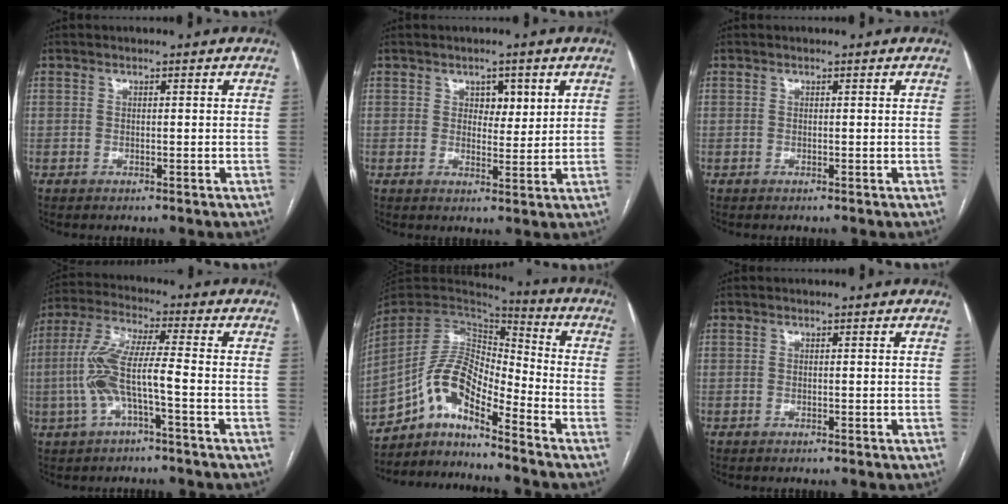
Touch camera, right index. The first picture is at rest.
{"total": 3.8, "force": [1.7, 2.1, 2.7], "torque": [-0.034, 0.001, 0.025]}
{"total": 0.0}
{"total": 9.5, "force": [-2.2, 1.3, 9.1], "torque": [-0.204, 0.019, -0.046]}
{"total": 11.7, "force": [-8.1, 3.1, 7.9], "torque": [-0.152, 0.032, -0.149]}
{"total": 0.0}